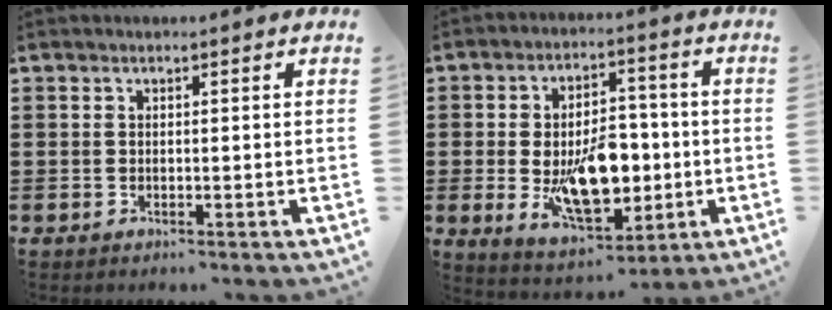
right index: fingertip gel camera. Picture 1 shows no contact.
{"total": 12.1, "force": [-1.8, 6.8, 9.8], "torque": [-0.160, -0.008, -0.027]}